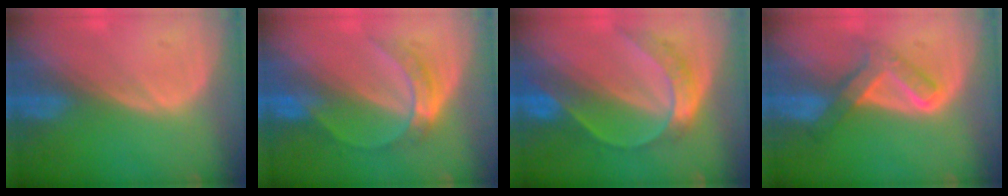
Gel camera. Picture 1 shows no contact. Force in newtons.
{"total": 5.0, "press": 4.7, "slide": 1.6}
{"total": 7.5, "press": 6.3, "slide": 4.1}
{"total": 5.7, "press": 5.6, "slide": 1.2}